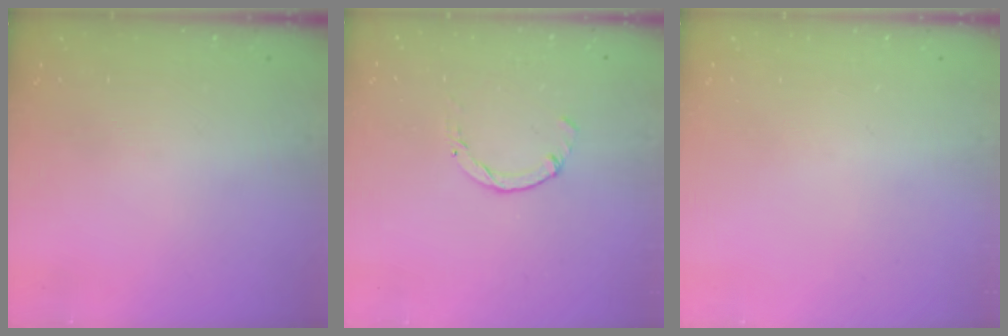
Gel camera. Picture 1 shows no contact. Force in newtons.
{"total": 0.0}
{"total": 0.0}